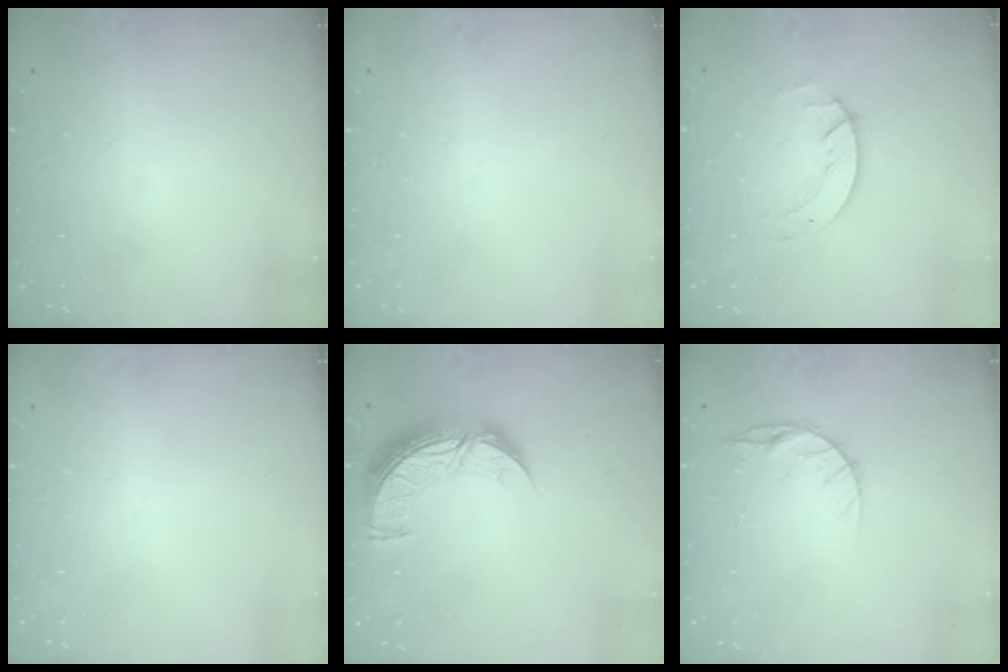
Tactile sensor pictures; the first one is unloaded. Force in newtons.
{"total": 0.0}
{"total": 3.6, "press": 3.6, "slide": 0.4}
{"total": 0.0}
{"total": 10.7, "press": 10.6, "slide": 0.8}
{"total": 6.1, "press": 6.0, "slide": 0.6}